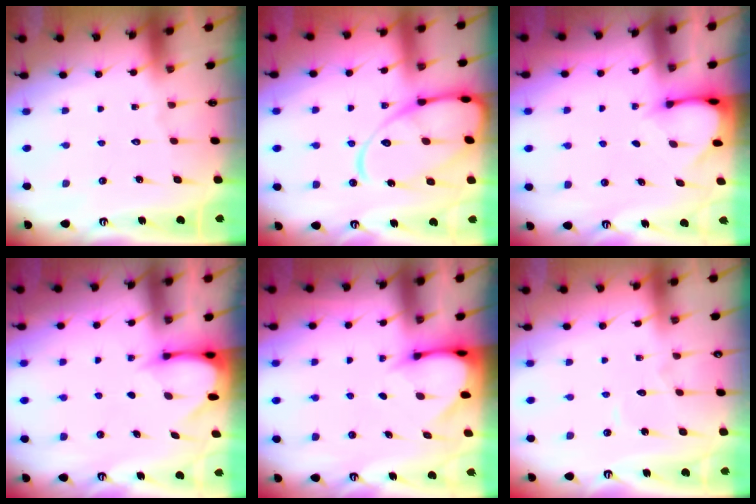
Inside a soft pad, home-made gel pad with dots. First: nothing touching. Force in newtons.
{"total": 15.7, "press": 15.6, "slide": 1.7}
{"total": 3.1, "press": 3.1, "slide": 0.2}
{"total": 3.5, "press": 3.5, "slide": 0.2}
{"total": 3.3, "press": 3.3, "slide": 0.2}
{"total": 3.4, "press": 3.4, "slide": 0.4}